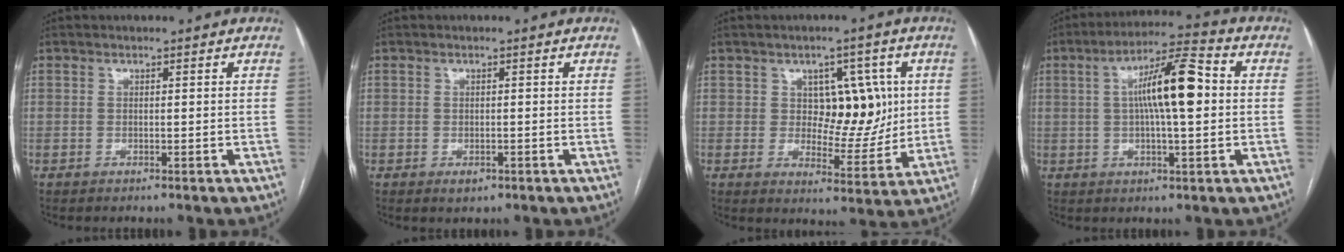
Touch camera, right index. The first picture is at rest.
{"total": 1.3, "force": [-0.6, 0.9, 0.6], "torque": [-0.002, 0.001, -0.004]}
{"total": 8.8, "force": [1.8, 5.3, 6.9], "torque": [-0.085, 0.013, 0.038]}
{"total": 11.4, "force": [1.2, 1.6, 11.3], "torque": [-0.195, 0.024, 0.014]}